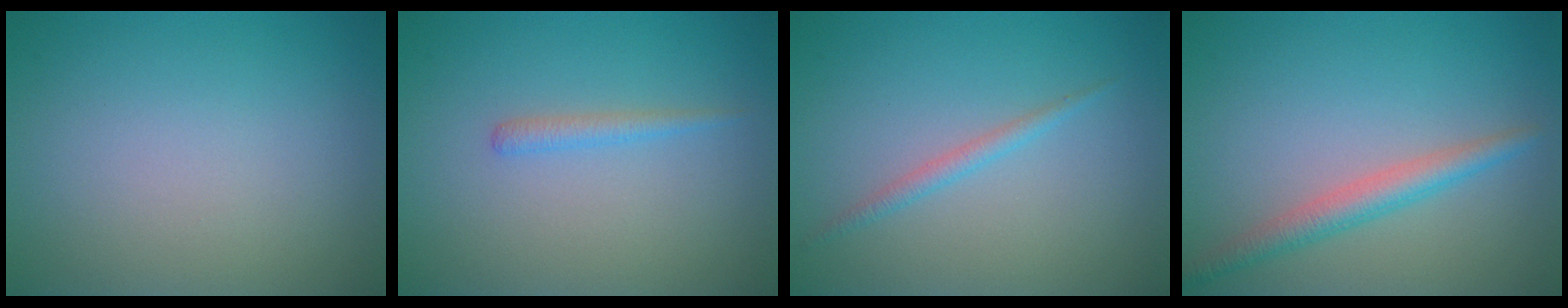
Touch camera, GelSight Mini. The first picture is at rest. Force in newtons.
{"total": 1.1, "press": 1.1, "slide": 0.1}
{"total": 1.2, "press": 1.2, "slide": 0.1}
{"total": 2.7, "press": 2.7, "slide": 0.1}